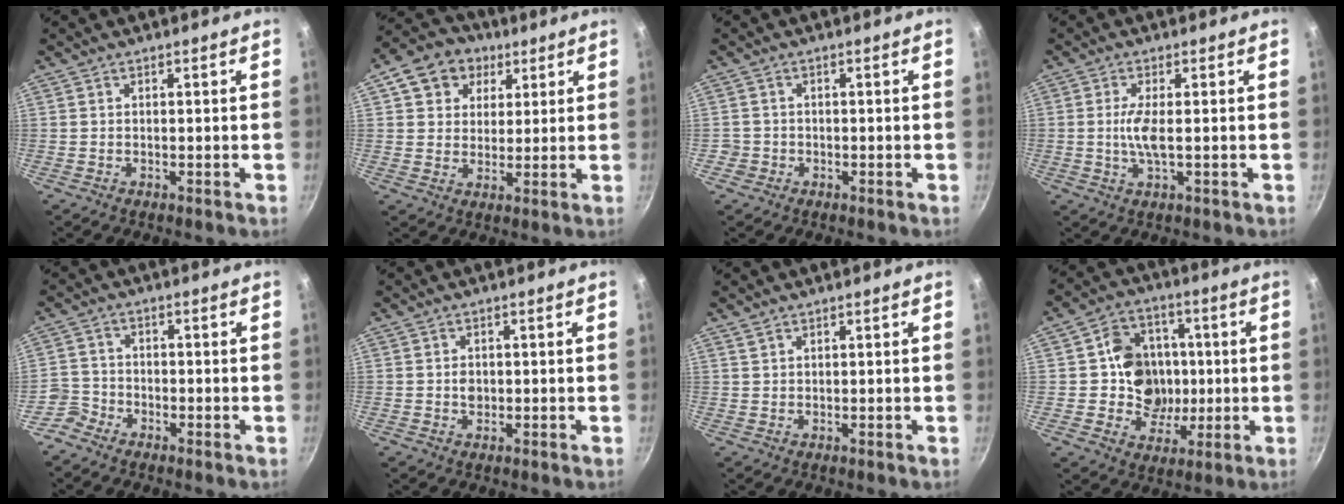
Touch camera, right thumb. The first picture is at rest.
{"total": 10.6, "force": [4.7, 8.4, 4.4], "torque": [-0.050, 0.002, 0.068]}
{"total": 1.9, "force": [-0.8, 1.7, 0.2], "torque": [0.005, 0.013, -0.010]}
{"total": 4.5, "force": [-0.1, 1.0, 4.3], "torque": [-0.102, -0.001, -0.003]}
{"total": 4.0, "force": [-3.1, 2.5, 0.4], "torque": [0.003, 0.039, -0.068]}
{"total": 1.8, "force": [-0.1, 1.5, 1.1], "torque": [-0.014, 0.003, -0.002]}
{"total": 1.1, "force": [0.8, 0.6, 0.5], "torque": [-0.007, -0.001, 0.016]}
{"total": 12.8, "force": [0.6, 11.5, 5.5], "torque": [-0.044, 0.007, 0.010]}